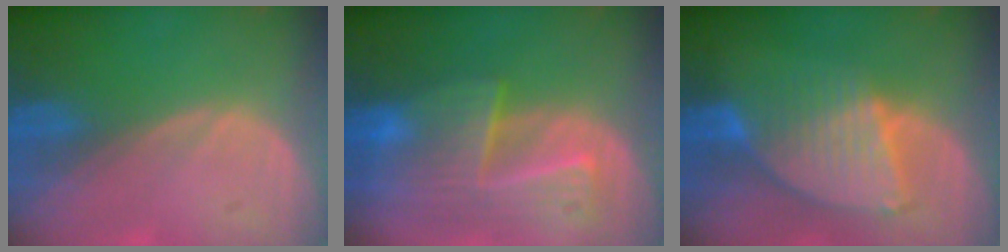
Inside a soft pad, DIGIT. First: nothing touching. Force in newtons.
{"total": 9.5, "press": 8.4, "slide": 4.4}
{"total": 8.0, "press": 7.1, "slide": 3.6}